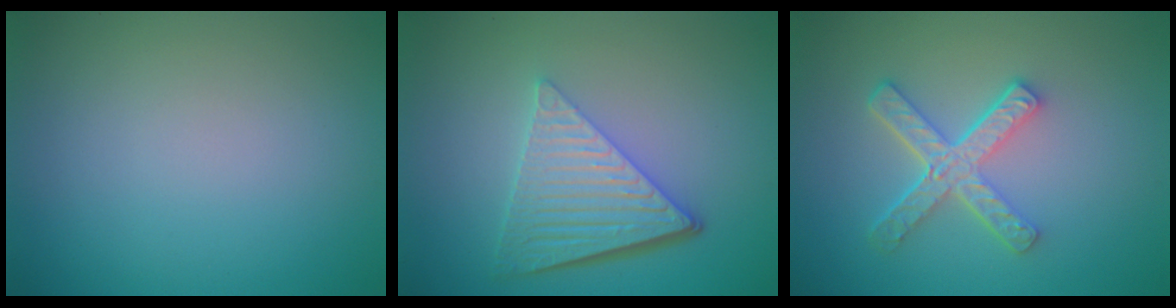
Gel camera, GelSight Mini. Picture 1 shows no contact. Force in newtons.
{"total": 6.2, "press": 4.2, "slide": 4.5}
{"total": 4.6, "press": 3.3, "slide": 3.2}